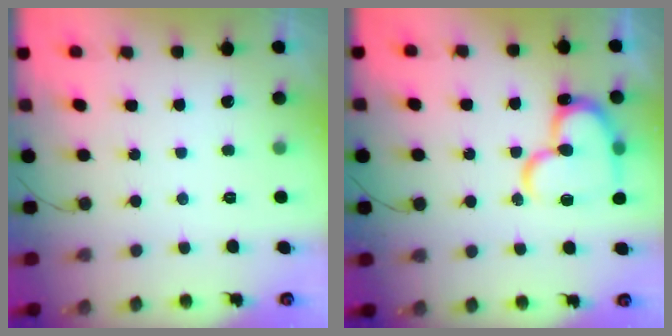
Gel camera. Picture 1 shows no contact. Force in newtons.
{"total": 18.1, "press": 18.1, "slide": 1.8}